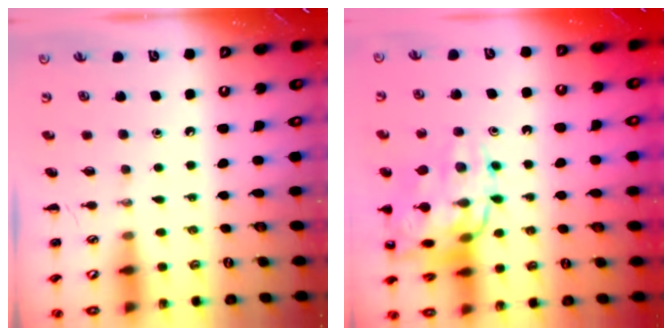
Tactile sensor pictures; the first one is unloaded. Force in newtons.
{"total": 18.1, "press": 18.0, "slide": 1.8}